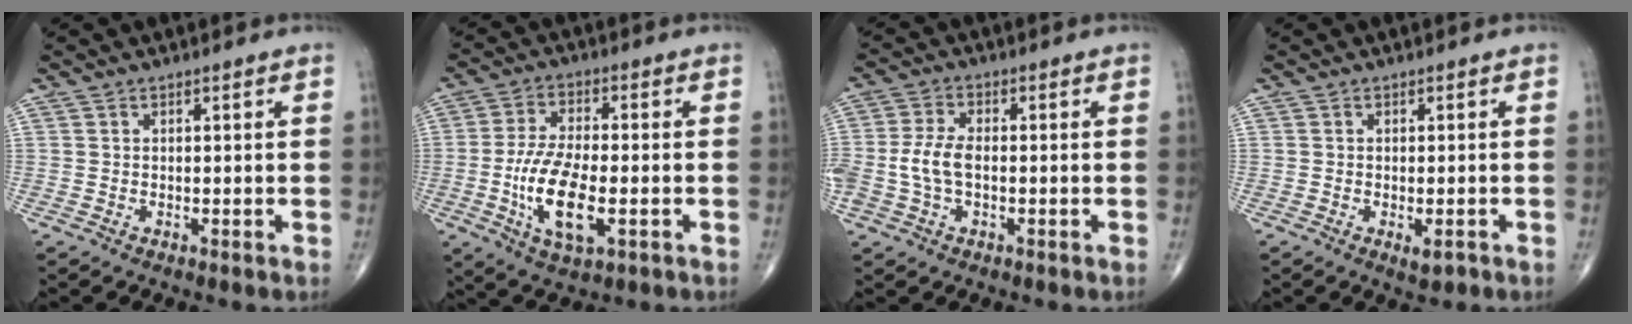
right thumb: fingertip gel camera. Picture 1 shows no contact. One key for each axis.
{"total": 12.4, "fx": -2.9, "fy": 5.1, "fz": 10.9, "tx": -0.209, "ty": 0.003, "tz": -0.052}
{"total": 6.1, "fx": -0.9, "fy": 3.4, "fz": 4.9, "tx": -0.119, "ty": 0.014, "tz": -0.019}
{"total": 2.1, "fx": -1.0, "fy": 0.8, "fz": 1.7, "tx": -0.021, "ty": -0.002, "tz": -0.013}